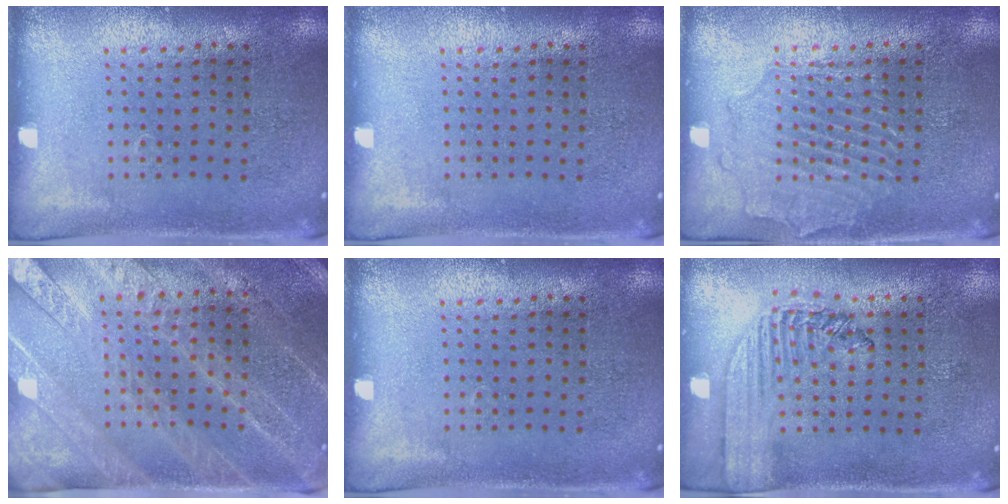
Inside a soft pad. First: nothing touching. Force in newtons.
{"total": 0.0}
{"total": 2.1, "press": 2.1, "slide": 0.2}
{"total": 3.6, "press": 3.4, "slide": 1.4}
{"total": 0.0}
{"total": 1.5, "press": 1.4, "slide": 0.5}